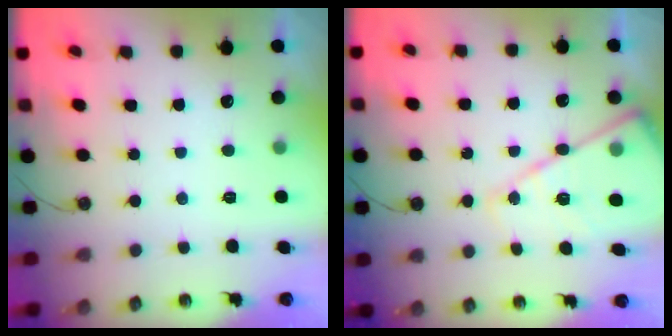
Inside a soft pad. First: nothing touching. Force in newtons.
{"total": 15.8, "press": 15.7, "slide": 1.3}